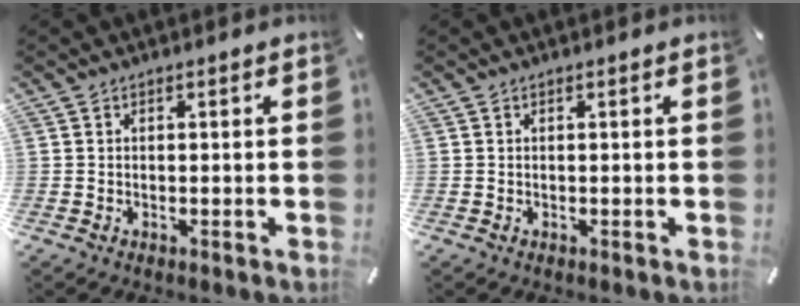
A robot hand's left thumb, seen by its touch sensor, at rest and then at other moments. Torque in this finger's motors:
{"motor_torque": [-0.17, -0.09, -0.06, 0.01, 0.00]}